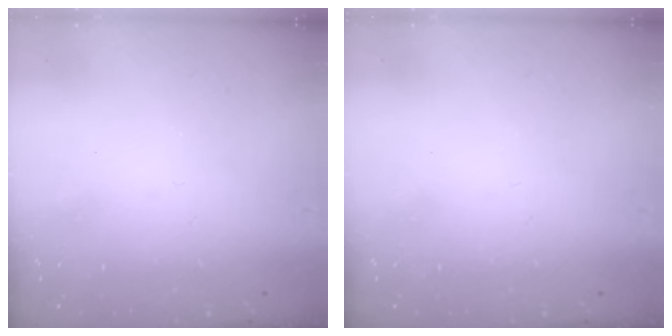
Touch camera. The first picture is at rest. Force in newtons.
{"total": 0.0}